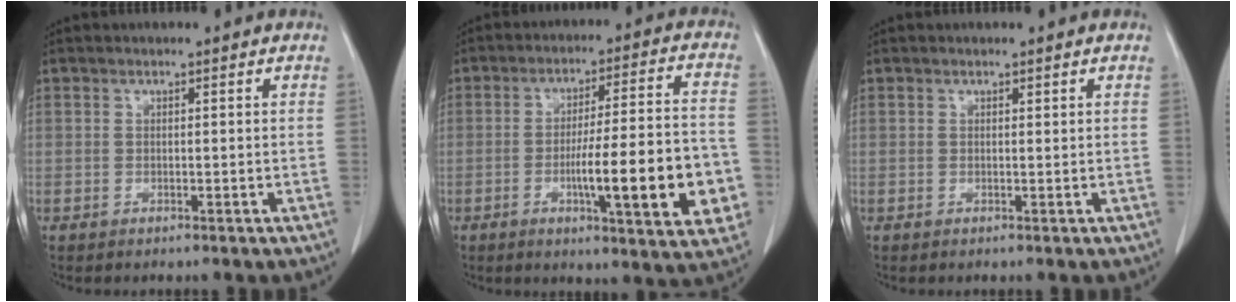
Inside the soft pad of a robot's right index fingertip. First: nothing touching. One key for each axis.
{"total": 17.0, "fx": -4.5, "fy": 2.3, "fz": 16.2, "tx": -0.205, "ty": 0.009, "tz": -0.057}
{"total": 0.0}